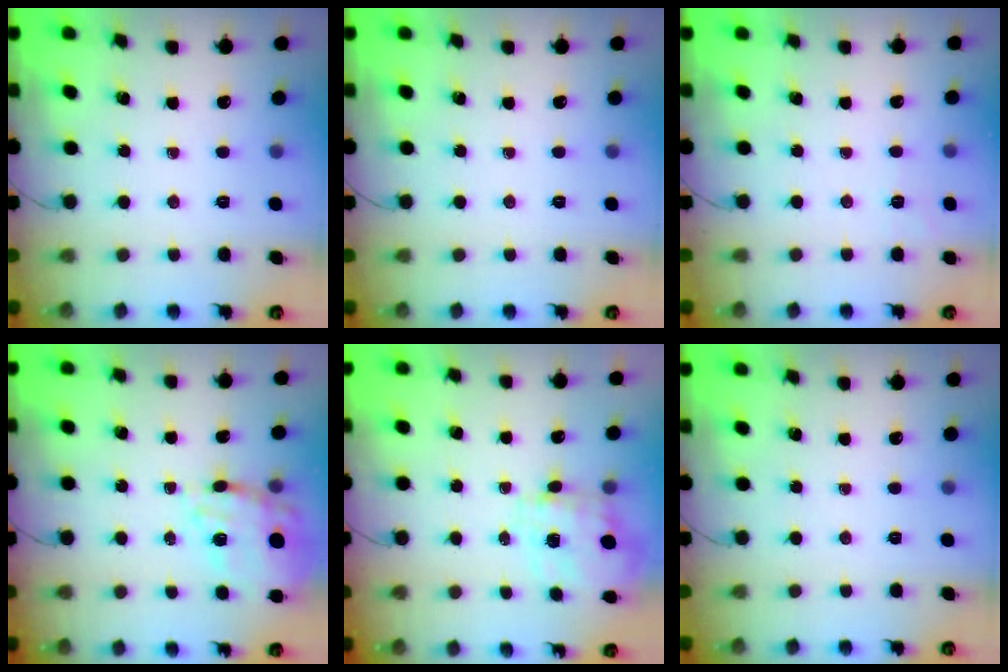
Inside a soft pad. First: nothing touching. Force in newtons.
{"total": 0.0}
{"total": 3.7, "press": 3.3, "slide": 1.8}
{"total": 12.4, "press": 11.8, "slide": 3.9}
{"total": 3.4, "press": 3.2, "slide": 1.1}
{"total": 0.0}